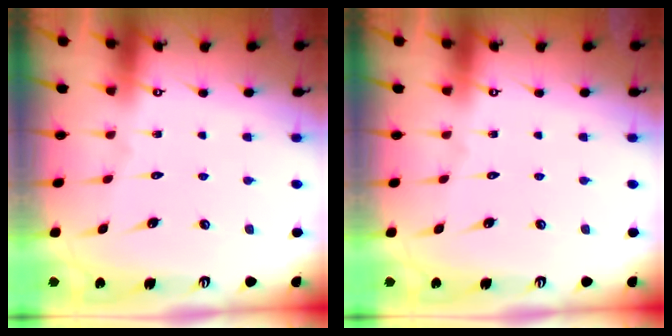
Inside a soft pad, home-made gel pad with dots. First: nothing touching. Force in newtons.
{"total": 0.0}